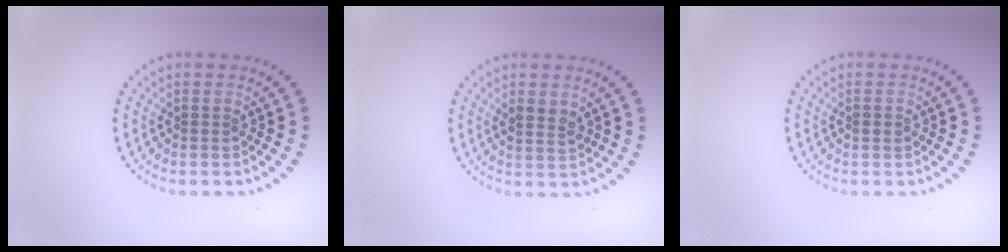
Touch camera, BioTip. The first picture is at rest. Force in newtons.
{"total": 1.9, "press": 1.8, "slide": 0.6}
{"total": 1.1, "press": 1.1, "slide": 0.2}